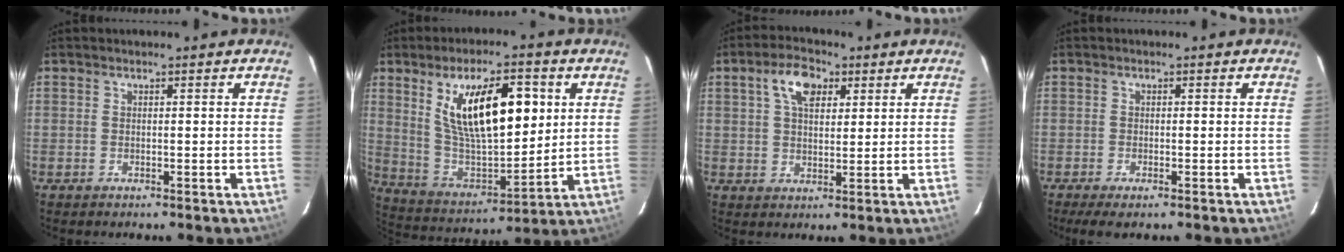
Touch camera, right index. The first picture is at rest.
{"total": 18.9, "force": [6.5, 7.4, 16.1], "torque": [-0.271, -0.001, 0.128]}
{"total": 6.7, "force": [3.0, 3.7, 4.7], "torque": [-0.081, 0.021, 0.054]}
{"total": 3.1, "force": [-2.3, 0.5, 2.1], "torque": [-0.049, -0.012, -0.039]}